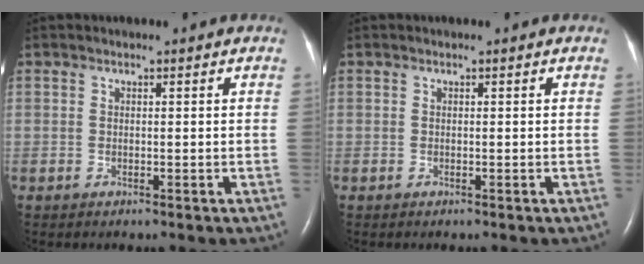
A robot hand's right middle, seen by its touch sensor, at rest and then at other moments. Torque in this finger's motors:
{"motor_torque": [0.06, 0.01, 0.01, 0.00]}